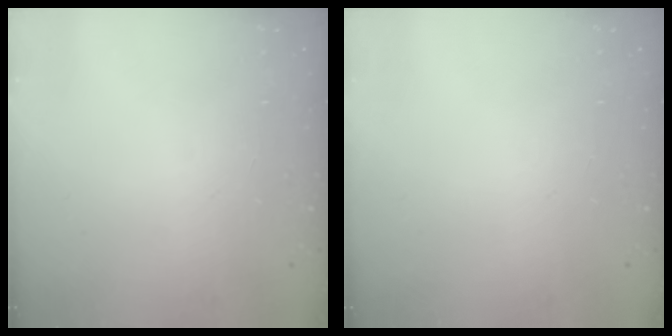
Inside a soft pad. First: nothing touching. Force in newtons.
{"total": 0.0}